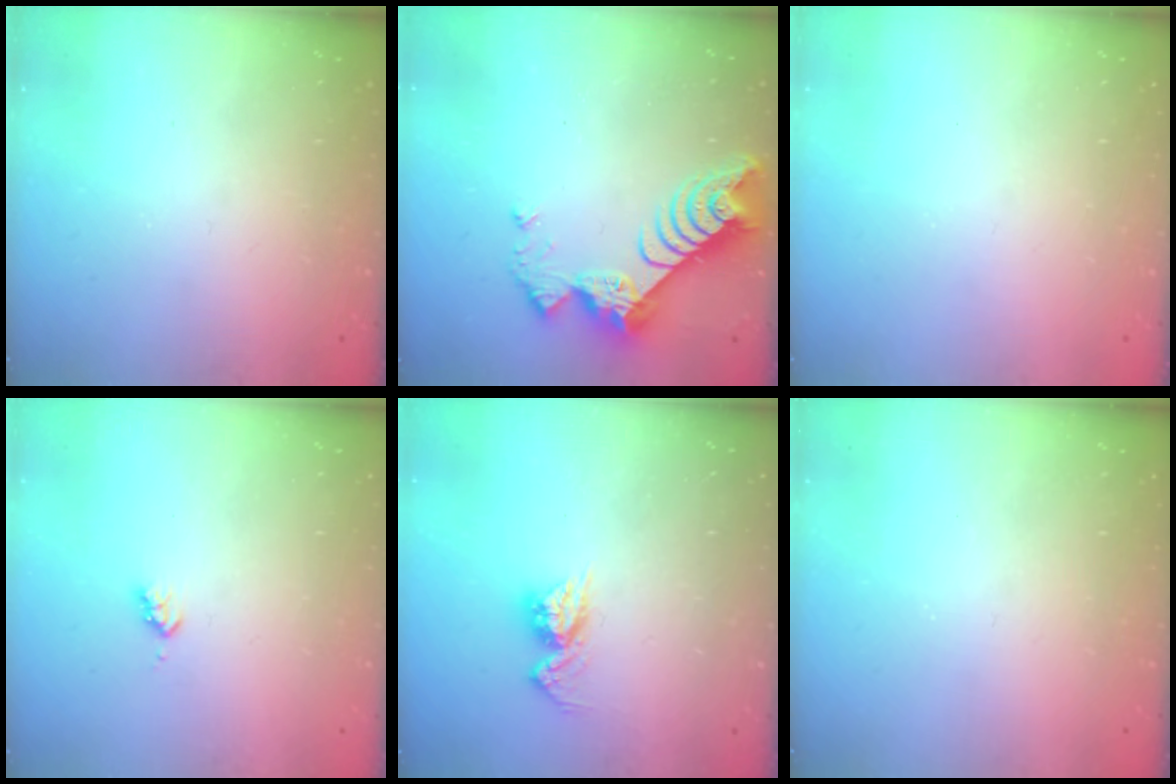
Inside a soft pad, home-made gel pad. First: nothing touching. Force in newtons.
{"total": 9.9, "press": 9.9, "slide": 0.8}
{"total": 0.0}
{"total": 3.1, "press": 3.0, "slide": 0.5}
{"total": 8.1, "press": 8.1, "slide": 0.8}
{"total": 0.0}